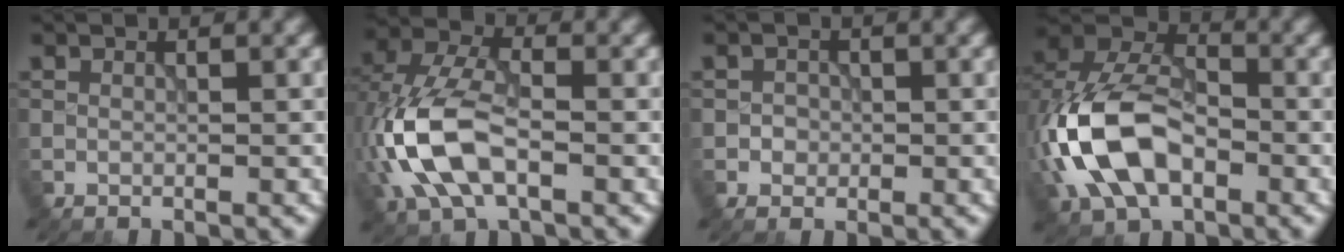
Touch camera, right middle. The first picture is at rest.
{"total": 8.9, "force": [-2.0, 5.1, 7.1], "torque": [-0.167, 0.009, -0.052]}
{"total": 1.2, "force": [-0.2, 1.1, 0.3], "torque": [0.005, -0.001, -0.005]}
{"total": 11.2, "force": [-2.7, 7.0, 8.3], "torque": [-0.192, 0.001, -0.062]}